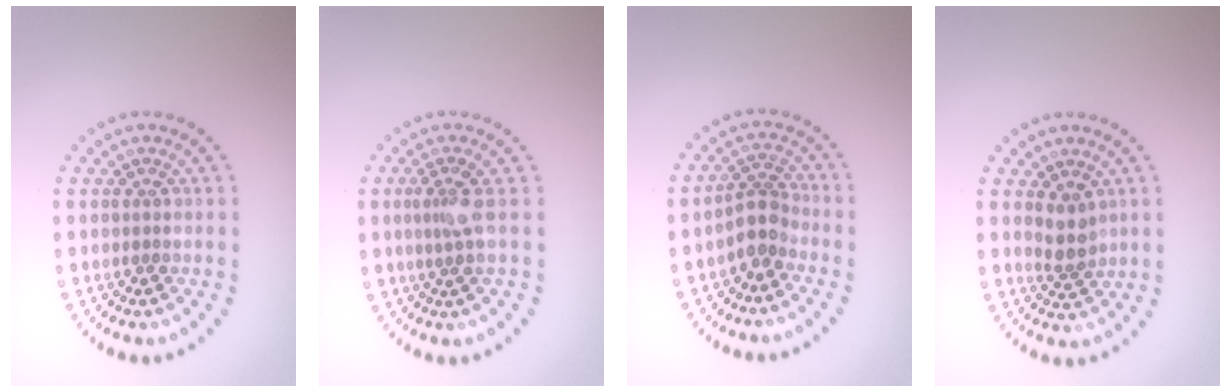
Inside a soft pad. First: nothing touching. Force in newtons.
{"total": 2.0, "press": 1.5, "slide": 1.3}
{"total": 2.4, "press": 1.8, "slide": 1.5}
{"total": 2.1, "press": 1.6, "slide": 1.3}